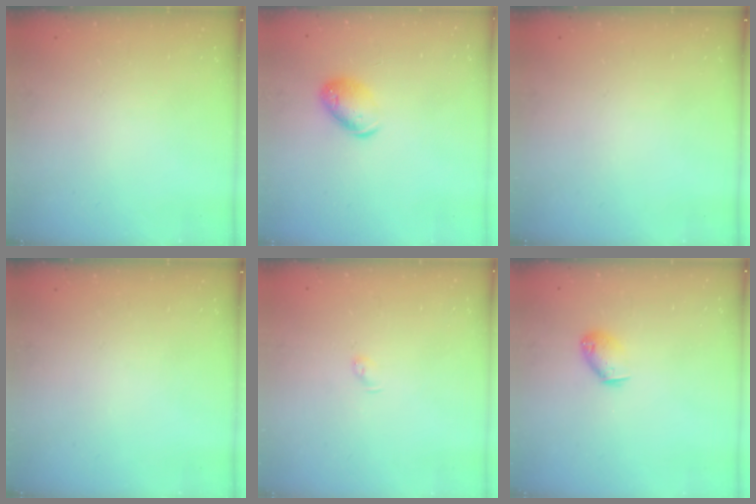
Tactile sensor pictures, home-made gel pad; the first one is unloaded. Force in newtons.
{"total": 10.2, "press": 10.1, "slide": 1.4}
{"total": 0.0}
{"total": 0.0}
{"total": 3.3, "press": 3.3, "slide": 0.5}
{"total": 7.6, "press": 7.5, "slide": 1.4}